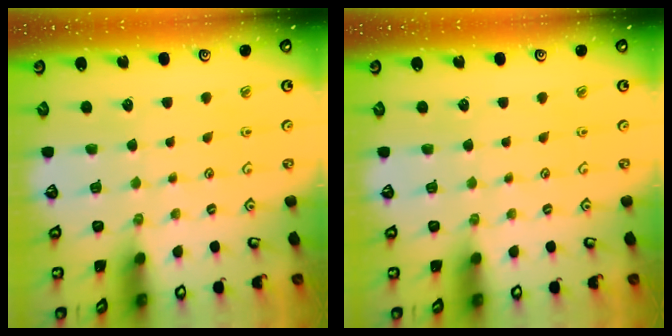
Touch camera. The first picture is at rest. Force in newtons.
{"total": 0.0}